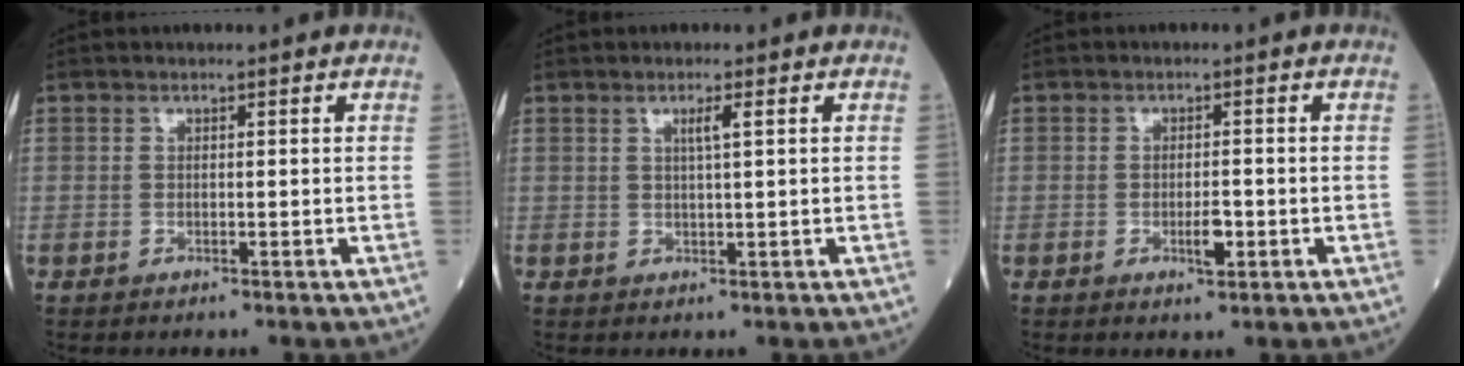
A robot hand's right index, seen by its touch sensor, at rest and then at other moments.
{"total": 1.9, "force": [0.9, -0.2, 1.6], "torque": [-0.025, -0.002, 0.015]}
{"total": 2.8, "force": [-0.8, 0.8, 2.5], "torque": [-0.042, -0.001, -0.011]}